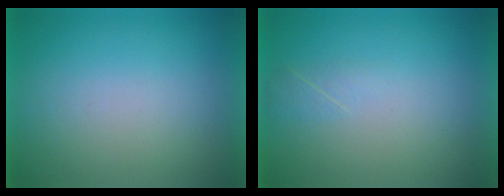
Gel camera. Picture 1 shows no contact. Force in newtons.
{"total": 1.6}